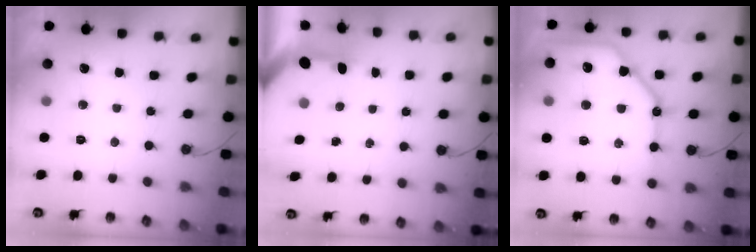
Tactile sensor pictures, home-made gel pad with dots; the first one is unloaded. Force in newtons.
{"total": 3.3, "press": 3.2, "slide": 0.3}
{"total": 18.9, "press": 18.8, "slide": 2.0}